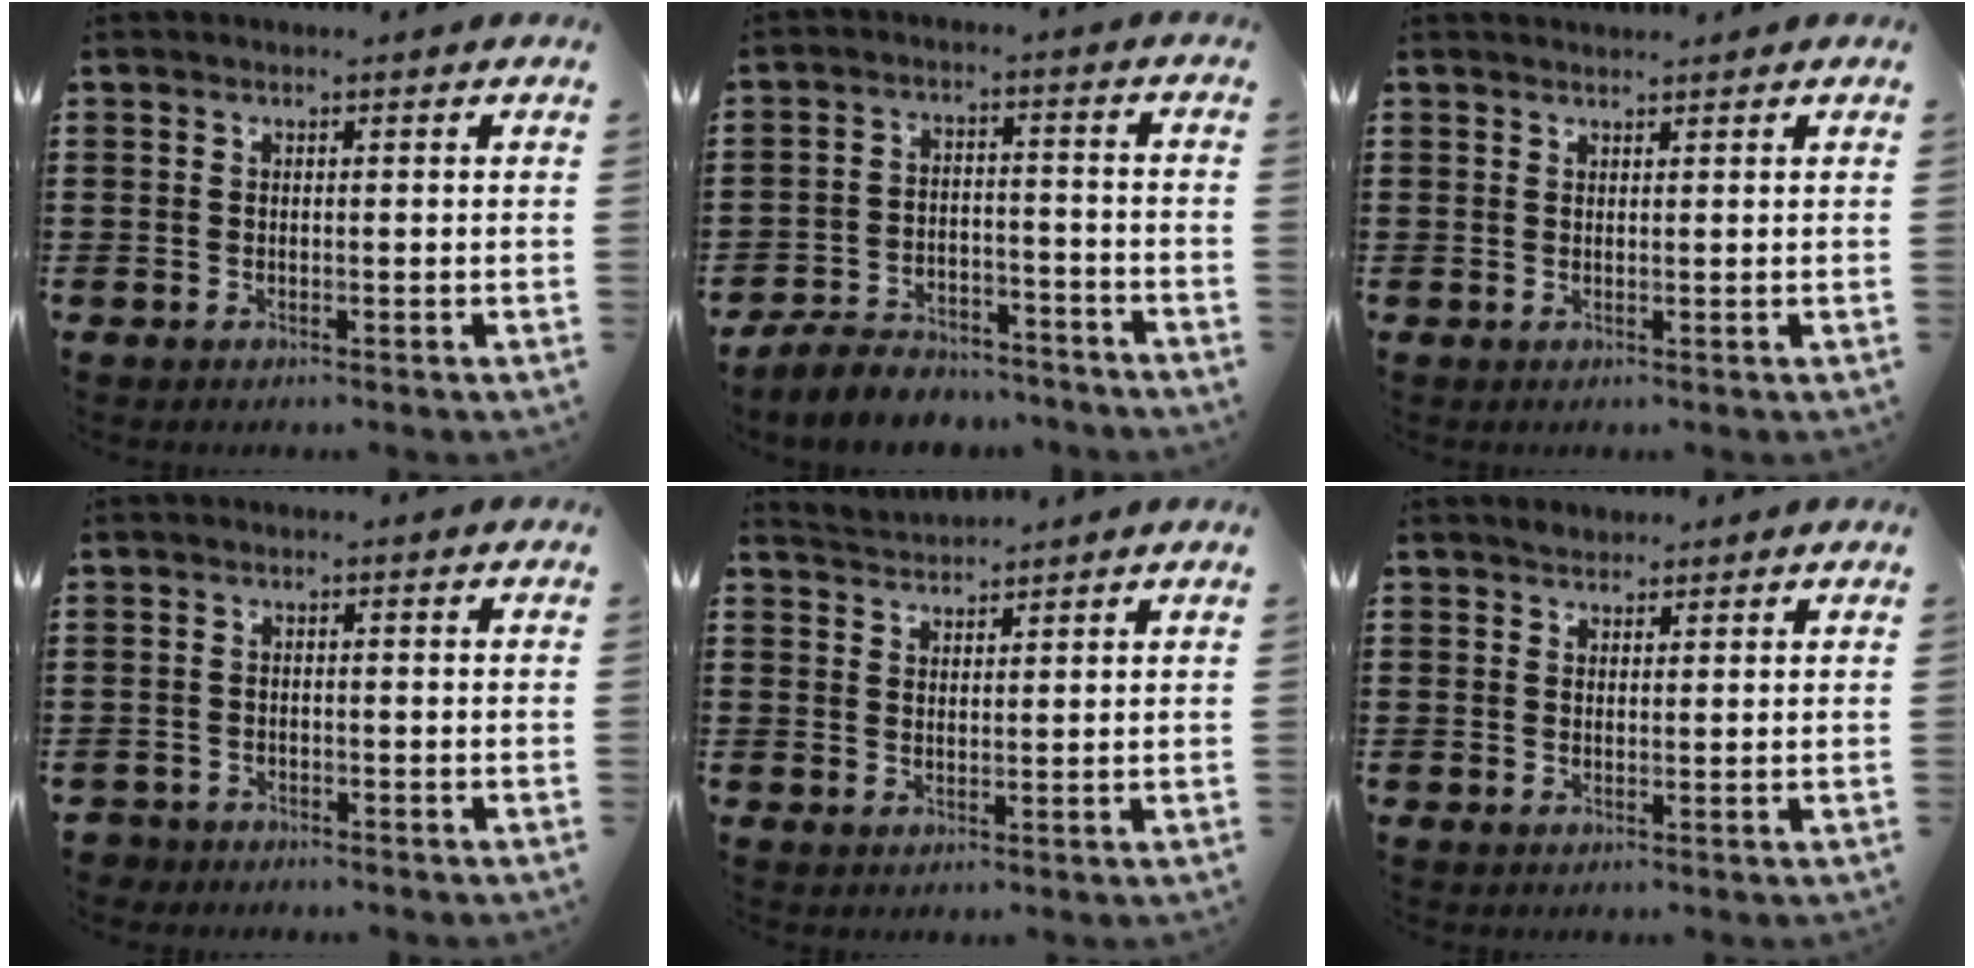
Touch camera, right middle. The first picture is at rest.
{"total": 6.1, "force": [-5.8, 1.2, 1.1], "torque": [-0.019, 0.011, -0.115]}
{"total": 1.0, "force": [1.0, 0.0, -0.1], "torque": [-0.001, -0.003, 0.020]}
{"total": 1.9, "force": [-1.8, 0.5, -0.1], "torque": [-0.003, -0.003, -0.042]}
{"total": 2.2, "force": [2.1, -0.1, -0.5], "torque": [0.002, -0.001, 0.043]}
{"total": 1.4, "force": [1.2, 0.6, -0.2], "torque": [0.000, 0.001, 0.025]}